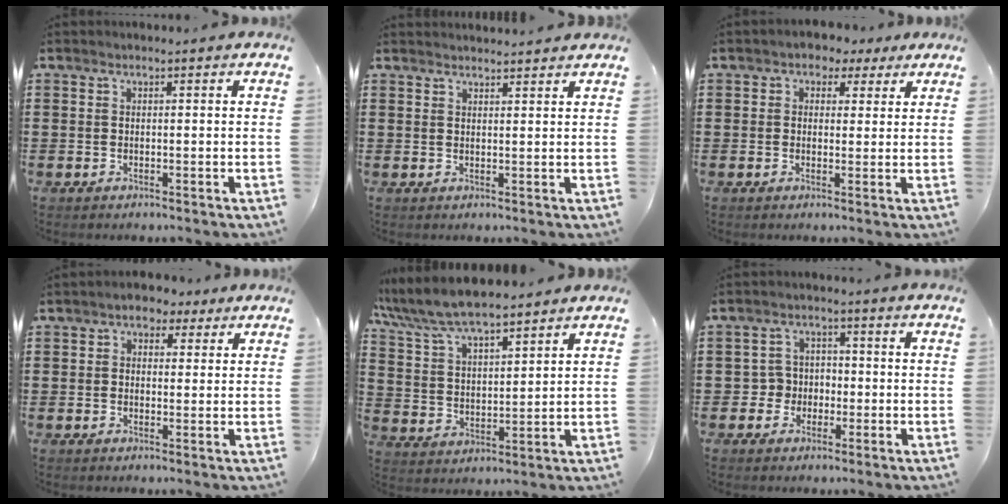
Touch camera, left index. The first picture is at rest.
{"total": 1.8, "force": [1.8, -0.1, 0.0], "torque": [-0.004, -0.001, 0.035]}
{"total": 2.5, "force": [1.3, 2.0, 0.4], "torque": [-0.021, 0.012, 0.022]}
{"total": 2.7, "force": [1.6, 1.8, 1.1], "torque": [-0.023, 0.009, 0.026]}
{"total": 7.0, "force": [6.5, 1.1, 2.5], "torque": [-0.073, -0.025, 0.116]}
{"total": 3.7, "force": [-1.3, 3.3, 1.0], "torque": [-0.032, 0.006, -0.030]}